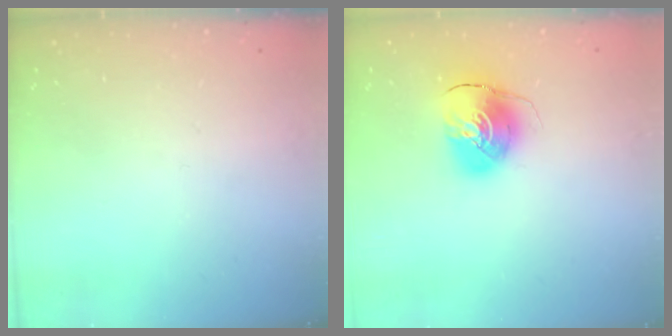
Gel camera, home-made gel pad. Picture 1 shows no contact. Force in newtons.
{"total": 10.1, "press": 10.1, "slide": 0.7}